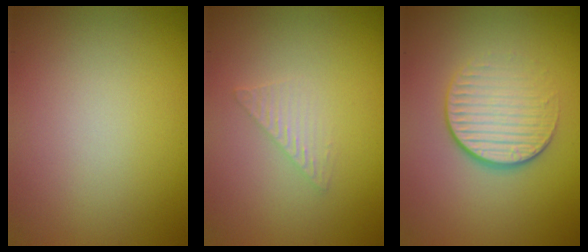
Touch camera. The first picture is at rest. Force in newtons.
{"total": 1.4, "press": 1.4, "slide": 0.1}
{"total": 4.1, "press": 2.6, "slide": 3.2}